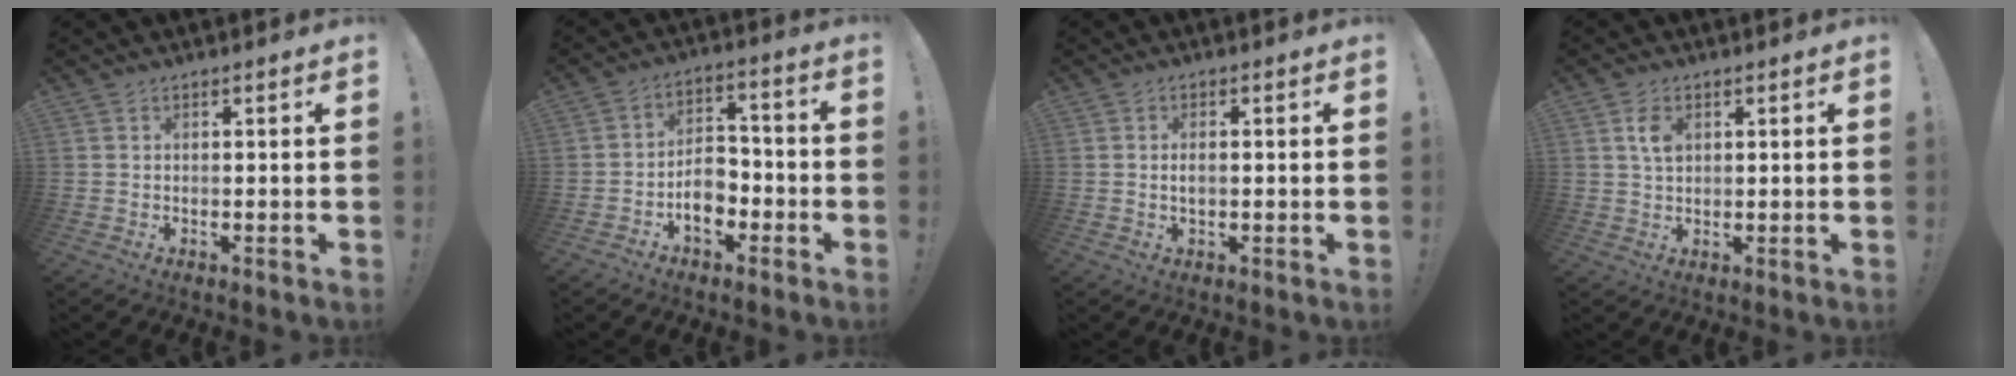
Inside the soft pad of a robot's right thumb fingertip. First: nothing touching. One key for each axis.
{"total": 9.4, "fx": -3.9, "fy": 6.5, "fz": 5.5, "tx": -0.088, "ty": 0.028, "tz": -0.065}
{"total": 2.2, "fx": -0.1, "fy": 1.2, "fz": 1.8, "tx": -0.034, "ty": 0.007, "tz": -0.003}
{"total": 4.8, "fx": 1.8, "fy": 3.0, "fz": 3.3, "tx": -0.044, "ty": -0.005, "tz": 0.031}